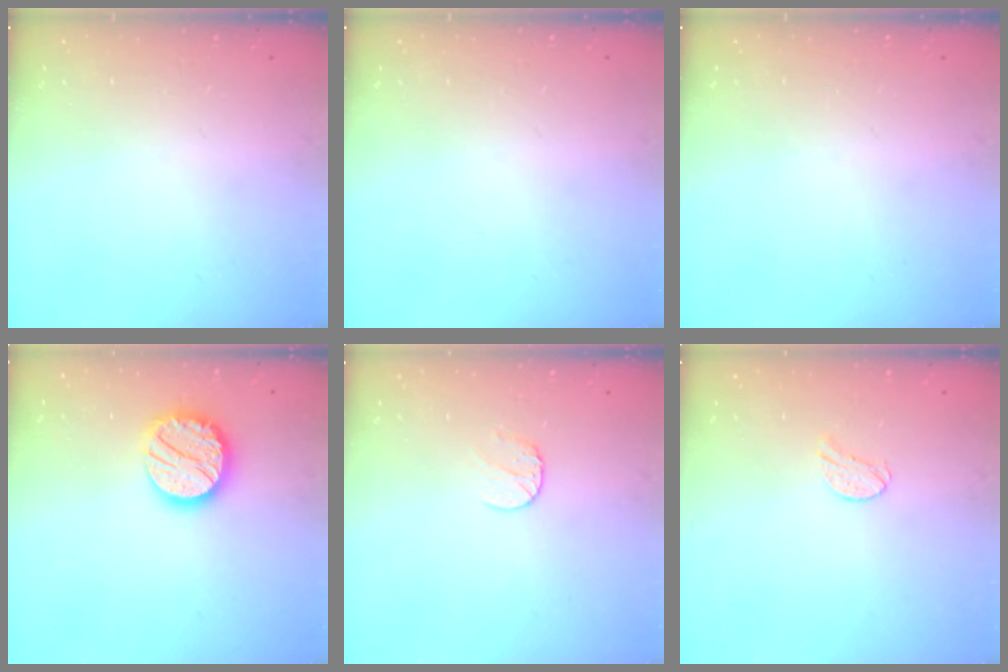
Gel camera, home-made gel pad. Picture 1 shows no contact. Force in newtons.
{"total": 0.0}
{"total": 0.0}
{"total": 16.6, "press": 16.6, "slide": 1.2}
{"total": 5.4, "press": 5.4, "slide": 0.5}
{"total": 6.4, "press": 6.4, "slide": 0.4}